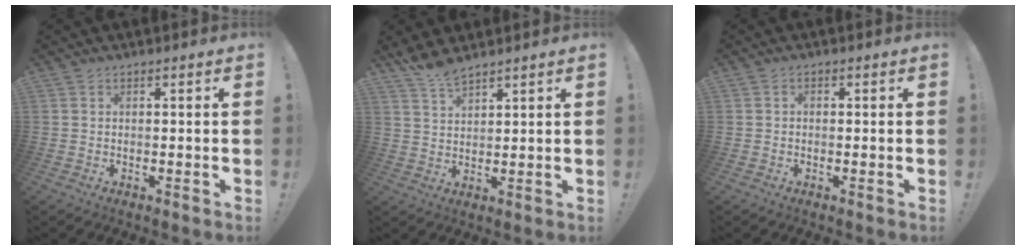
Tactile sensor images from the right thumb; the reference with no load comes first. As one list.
[{"total": 5.4, "force": [4.9, 0.9, 2.1], "torque": [-0.050, -0.028, 0.092]}, {"total": 0.7, "force": [-0.5, 0.4, 0.3], "torque": [-0.009, 0.004, -0.009]}]